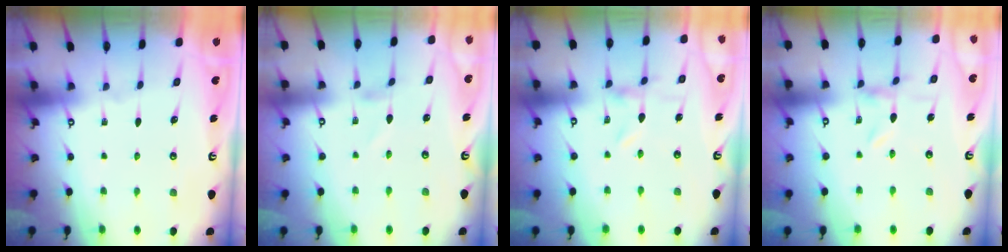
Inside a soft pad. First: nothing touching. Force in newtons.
{"total": 1.3, "press": 1.3, "slide": 0.1}
{"total": 0.0}
{"total": 0.0}